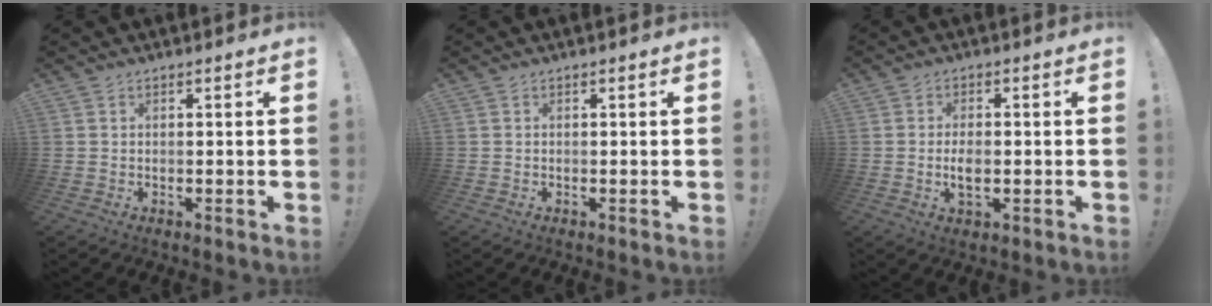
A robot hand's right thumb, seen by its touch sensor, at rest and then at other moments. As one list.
[{"total": 0.0}, {"total": 4.3, "force": [-0.4, 2.4, 3.6], "torque": [-0.058, -0.002, -0.011]}]